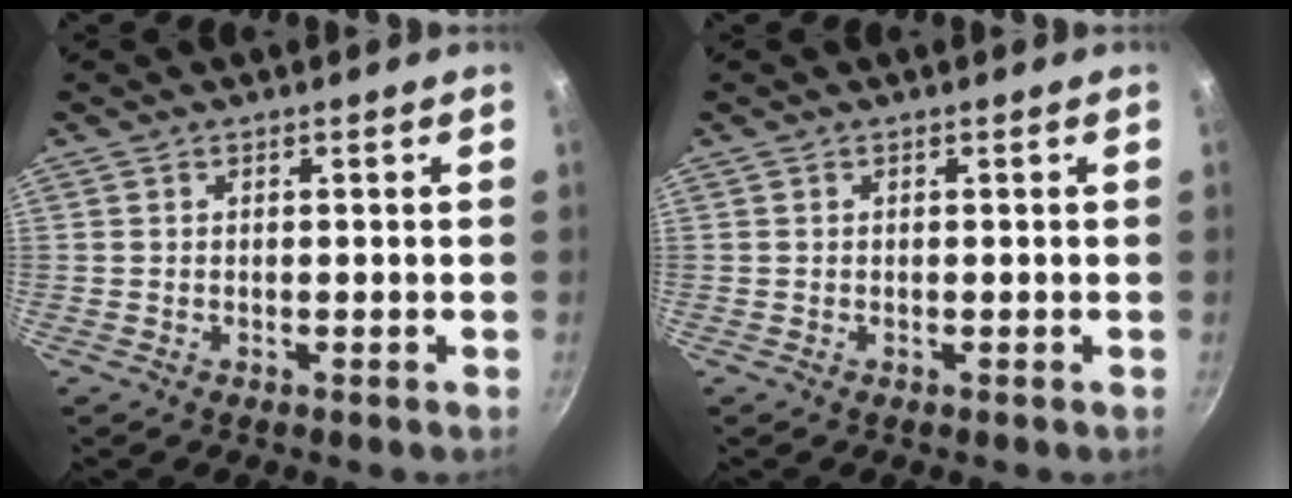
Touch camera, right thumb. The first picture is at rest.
{"total": 0.0}